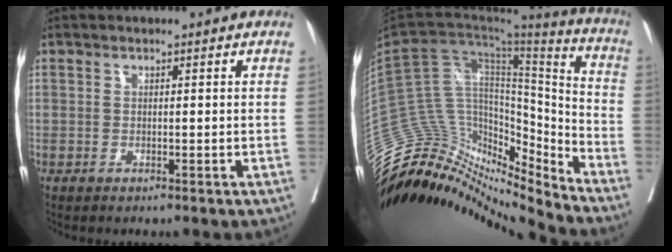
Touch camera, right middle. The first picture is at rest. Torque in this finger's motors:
{"motor_torque": [0.27, -0.37, -0.03, -0.10]}